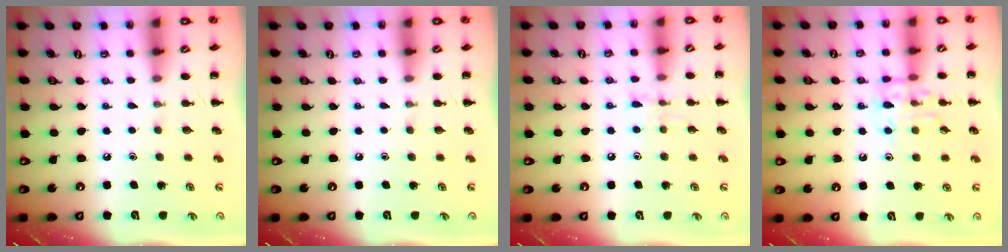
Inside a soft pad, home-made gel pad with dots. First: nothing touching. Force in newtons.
{"total": 0.0}
{"total": 5.9, "press": 5.8, "slide": 1.1}
{"total": 11.2, "press": 11.2, "slide": 0.7}